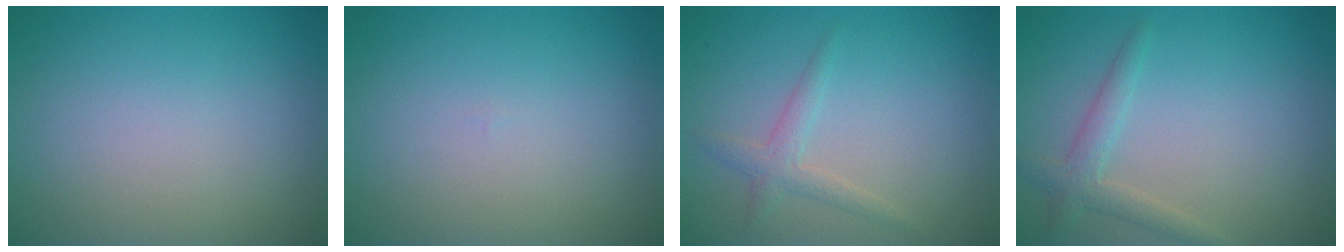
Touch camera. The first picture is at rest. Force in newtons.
{"total": 0.0}
{"total": 1.8, "press": 1.8, "slide": 0.1}
{"total": 2.2, "press": 2.2, "slide": 0.2}